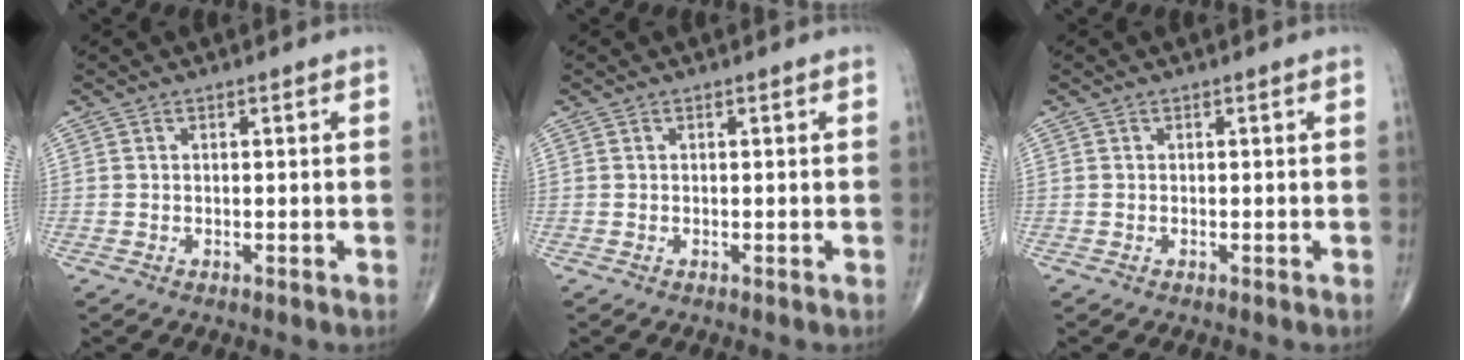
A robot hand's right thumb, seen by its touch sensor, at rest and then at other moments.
{"total": 0.0}
{"total": 0.0}